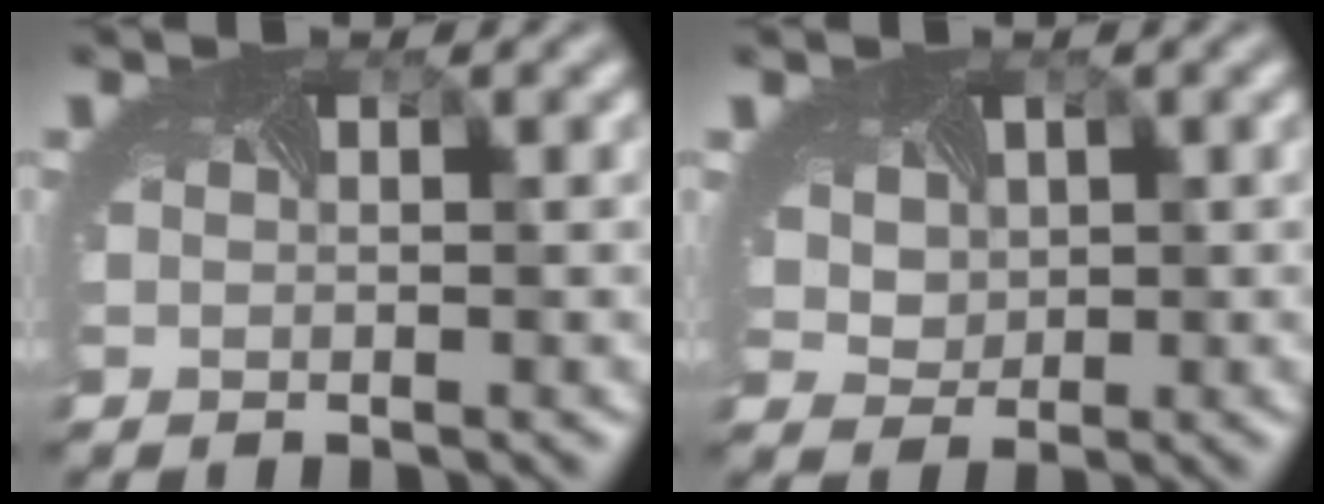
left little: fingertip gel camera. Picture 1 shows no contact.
{"total": 4.2, "force": [1.5, 3.4, 2.1], "torque": [-0.054, 0.018, 0.020]}